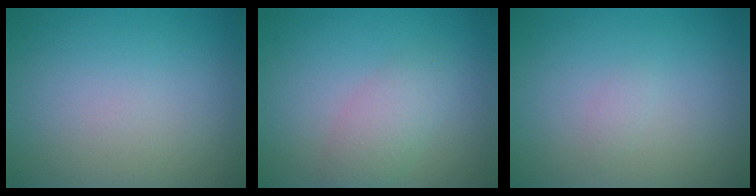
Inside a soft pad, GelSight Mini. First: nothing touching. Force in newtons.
{"total": 2.7, "press": 2.7, "slide": 0.1}
{"total": 0.6, "press": 0.6, "slide": 0.1}